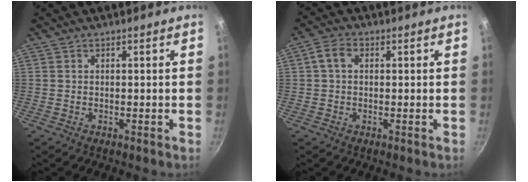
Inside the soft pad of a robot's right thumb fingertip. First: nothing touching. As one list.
[{"total": 3.5, "force": [0.6, 2.4, 2.5], "torque": [-0.050, 0.014, 0.008]}]